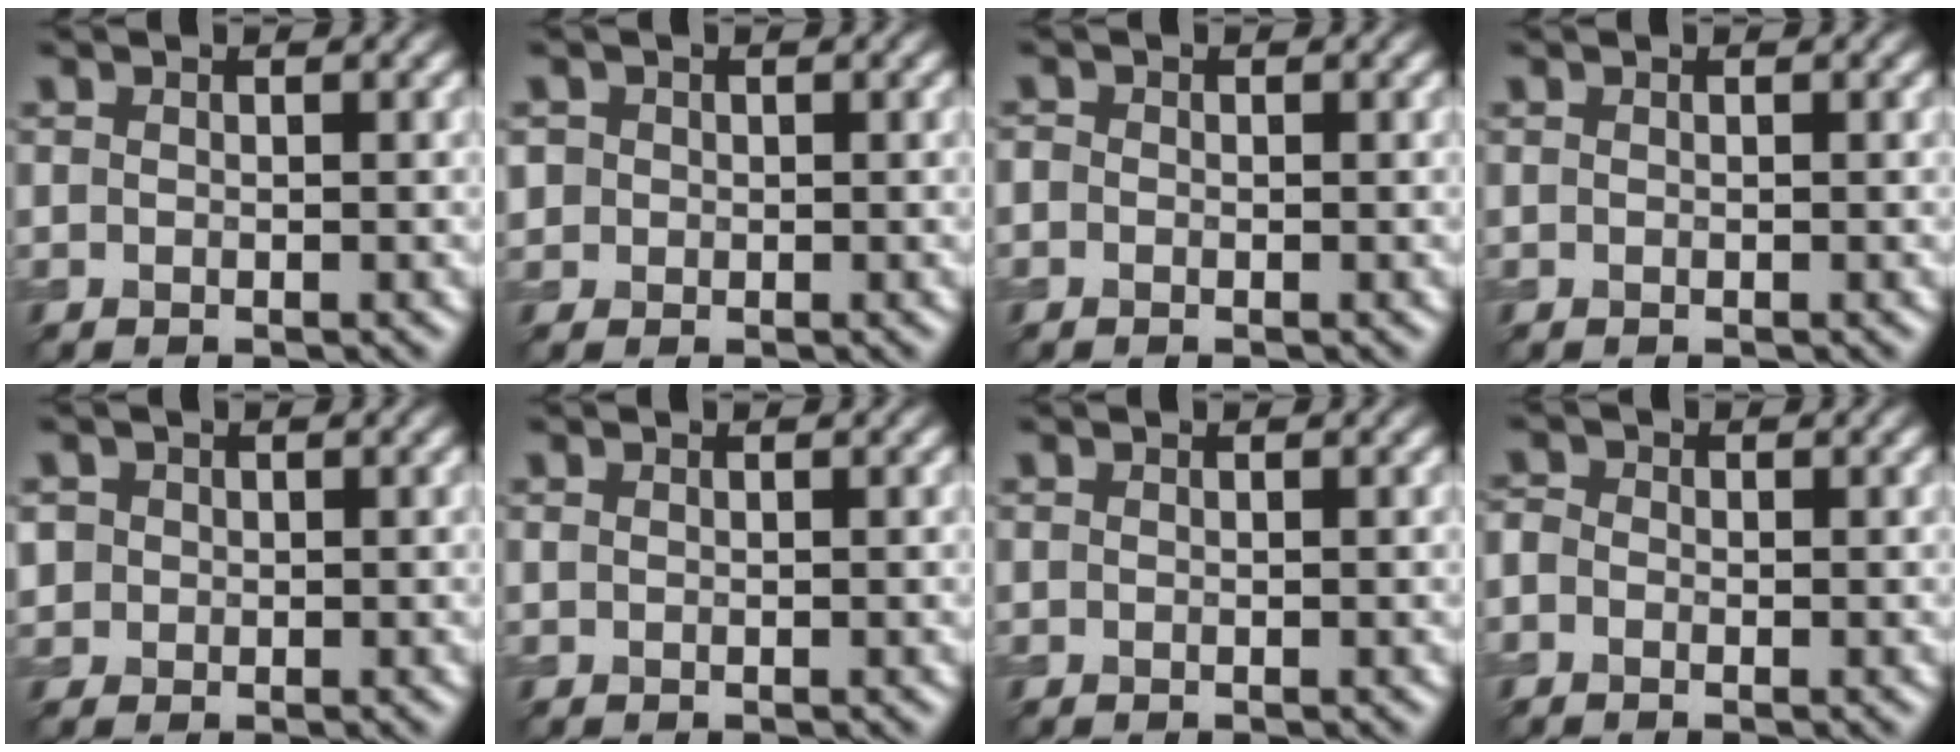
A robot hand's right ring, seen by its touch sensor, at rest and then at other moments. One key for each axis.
{"total": 1.3, "fx": 0.2, "fy": 1.3, "fz": 0.2, "tx": 0.003, "ty": -0.002, "tz": 0.004}
{"total": 0.6, "fx": -0.3, "fy": 0.5, "fz": 0.1, "tx": 0.001, "ty": -0.003, "tz": -0.006}
{"total": 0.0}
{"total": 1.6, "fx": 0.3, "fy": 1.5, "fz": 0.3, "tx": -0.004, "ty": 0.001, "tz": 0.010}
{"total": 0.0}
{"total": 0.0}
{"total": 1.3, "fx": -0.6, "fy": 1.0, "fz": 0.5, "tx": -0.010, "ty": 0.000, "tz": -0.017}